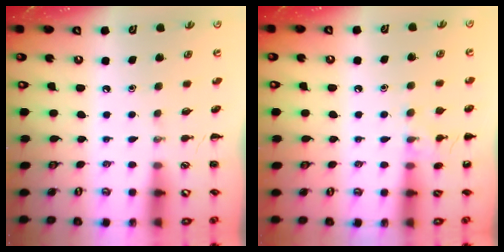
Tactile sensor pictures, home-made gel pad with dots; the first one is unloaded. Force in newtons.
{"total": 8.6, "press": 8.3, "slide": 2.0}